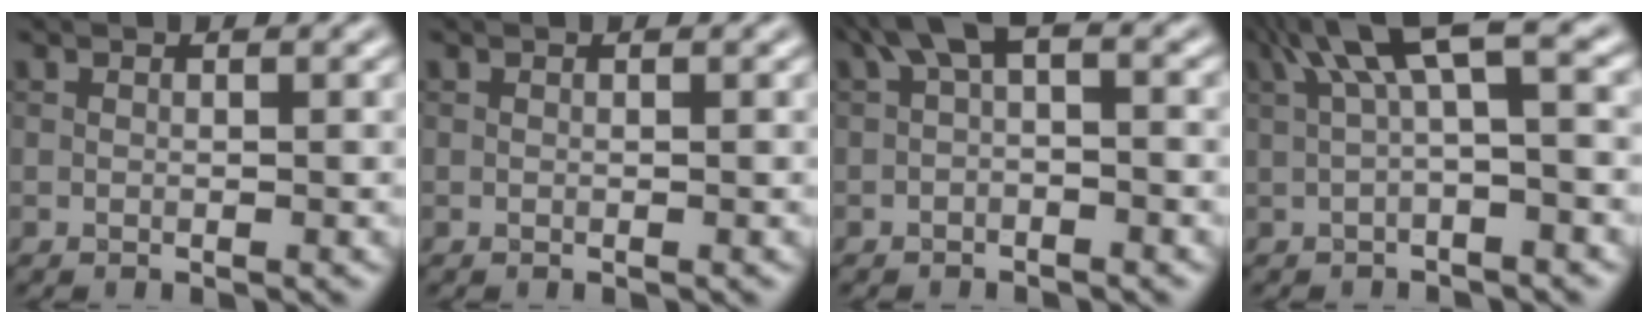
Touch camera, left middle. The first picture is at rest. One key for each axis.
{"total": 0.0}
{"total": 3.2, "fx": 0.3, "fy": 1.3, "fz": 2.8, "tx": -0.044, "ty": 0.016, "tz": -0.003}
{"total": 5.8, "fx": 1.9, "fy": 1.2, "fz": 5.4, "tx": -0.089, "ty": 0.020, "tz": 0.027}